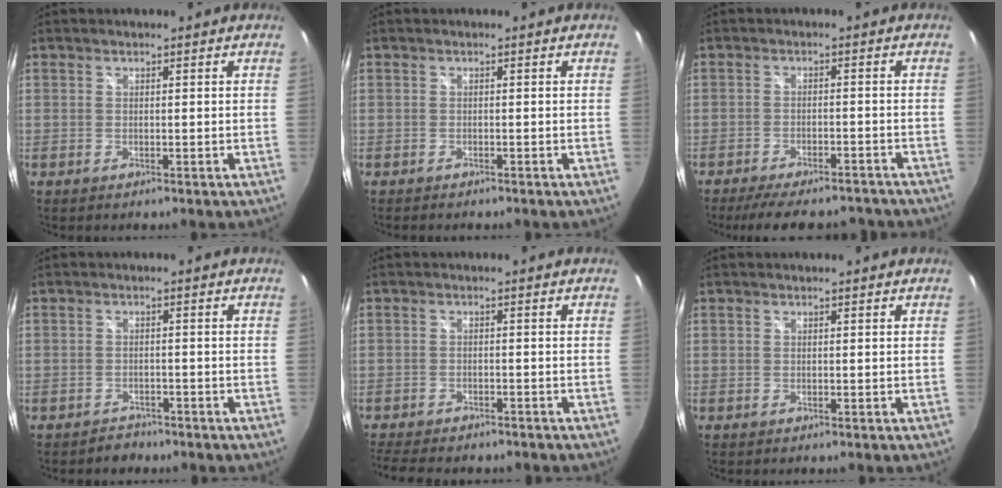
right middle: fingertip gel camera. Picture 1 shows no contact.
{"total": 1.3, "force": [-1.2, 0.3, 0.4], "torque": [-0.009, -0.010, -0.020]}
{"total": 13.2, "force": [-11.3, 3.8, 5.5], "torque": [-0.116, -0.010, -0.154]}
{"total": 2.8, "force": [-2.3, 1.6, 0.1], "torque": [-0.007, 0.001, -0.033]}
{"total": 9.2, "force": [-8.0, 2.6, 3.8], "torque": [-0.093, -0.024, -0.124]}
{"total": 0.0}